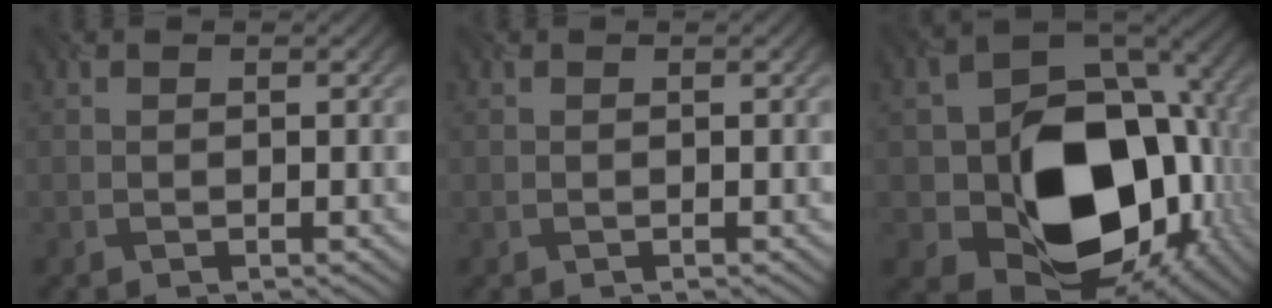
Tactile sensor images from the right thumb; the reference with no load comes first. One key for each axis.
{"total": 0.0}
{"total": 16.7, "fx": -2.9, "fy": 12.7, "fz": 10.5, "tx": -0.164, "ty": -0.039, "tz": -0.030}